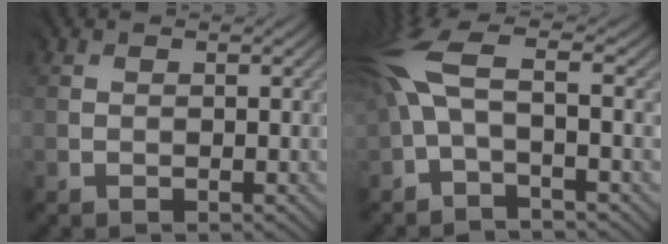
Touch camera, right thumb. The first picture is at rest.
{"total": 7.7, "force": [-0.2, 2.9, 7.1], "torque": [-0.191, 0.013, -0.014]}